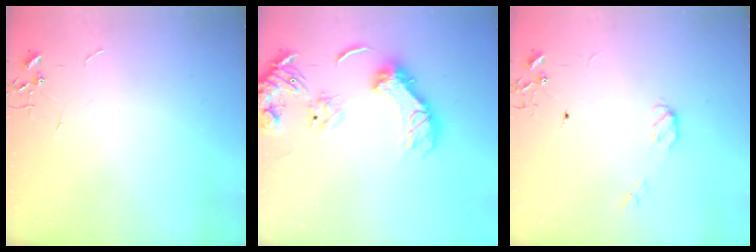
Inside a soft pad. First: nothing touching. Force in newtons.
{"total": 16.0, "press": 15.9, "slide": 1.7}
{"total": 4.3, "press": 4.2, "slide": 0.7}